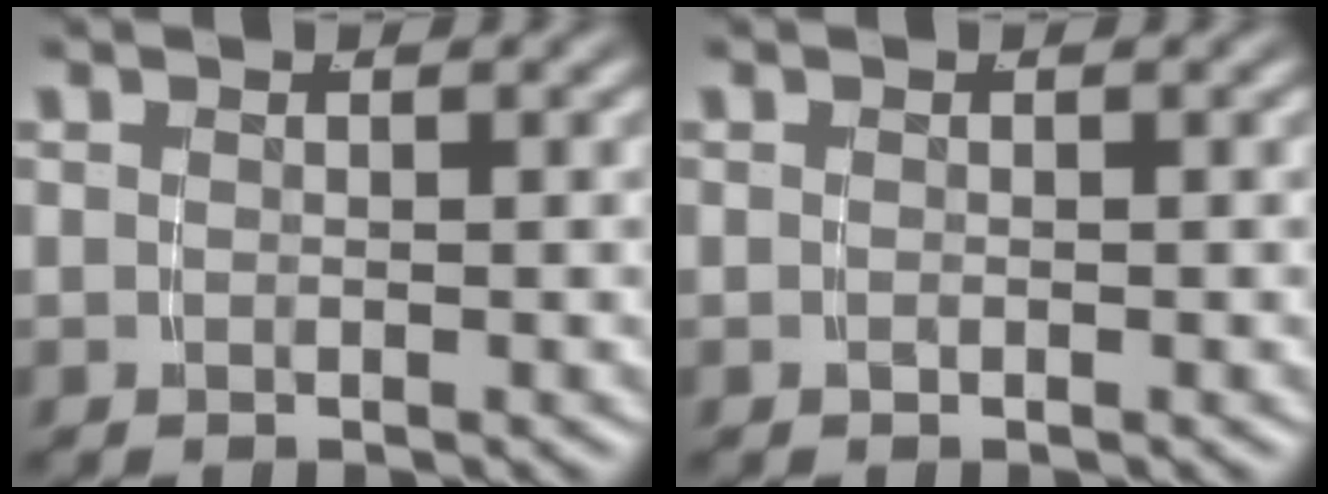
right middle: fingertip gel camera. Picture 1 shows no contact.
{"total": 0.0}